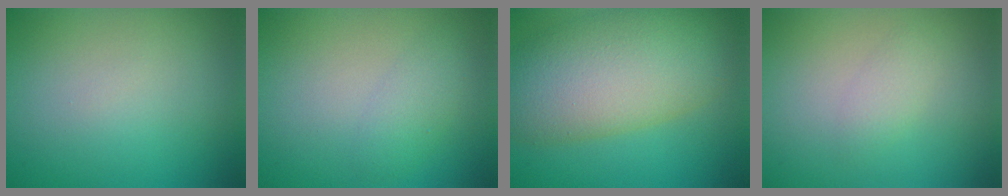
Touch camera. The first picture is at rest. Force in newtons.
{"total": 1.9, "press": 1.9, "slide": 0.1}
{"total": 10.6, "press": 10.6, "slide": 0.5}
{"total": 1.3, "press": 1.3, "slide": 0.1}